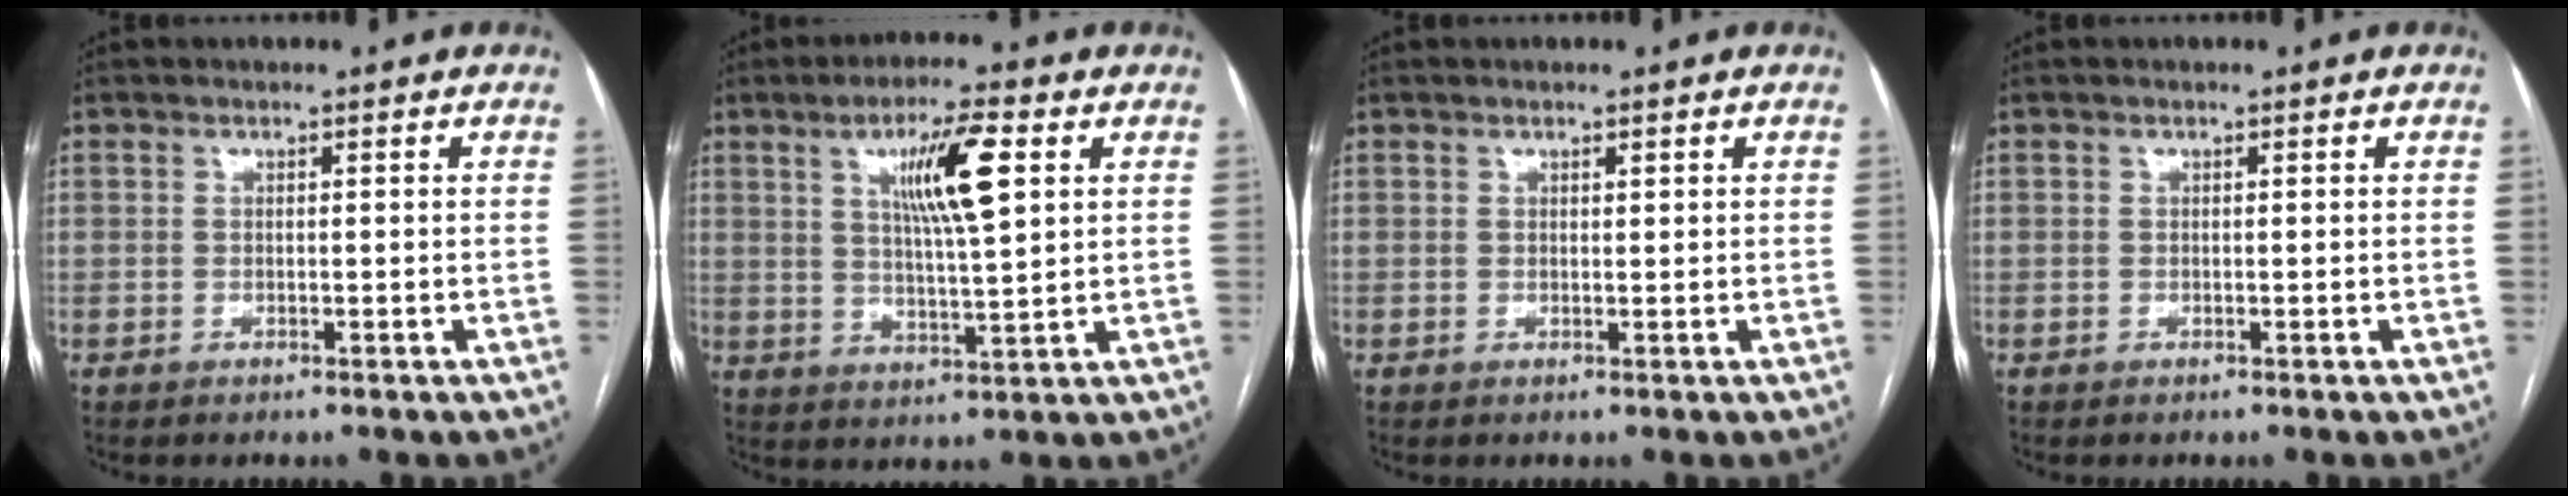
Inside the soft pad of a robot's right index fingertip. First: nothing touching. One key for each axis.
{"total": 10.0, "fx": 3.6, "fy": 1.0, "fz": 9.3, "tx": -0.161, "ty": 0.005, "tz": 0.060}
{"total": 0.6, "fx": 0.4, "fy": 0.2, "fz": 0.4, "tx": -0.008, "ty": -0.002, "tz": 0.005}
{"total": 0.0}